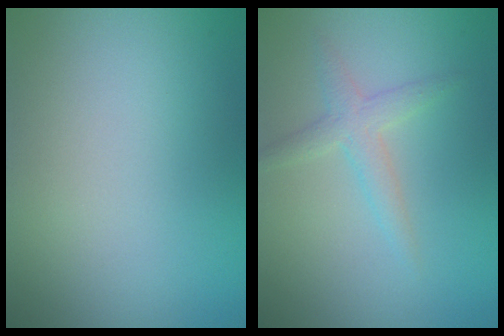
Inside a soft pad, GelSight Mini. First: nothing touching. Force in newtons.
{"total": 2.1, "press": 2.1, "slide": 0.1}